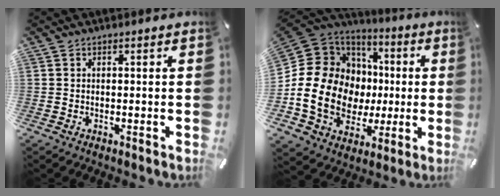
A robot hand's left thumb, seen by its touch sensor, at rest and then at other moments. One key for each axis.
{"total": 19.8, "fx": -1.3, "fy": 16.2, "fz": 11.3, "tx": -0.249, "ty": -0.013, "tz": -0.004}